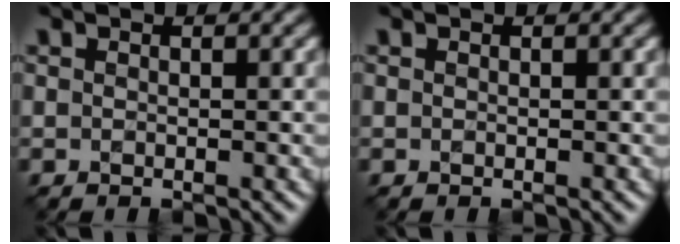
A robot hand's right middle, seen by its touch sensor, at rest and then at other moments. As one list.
[{"total": 0.0}]